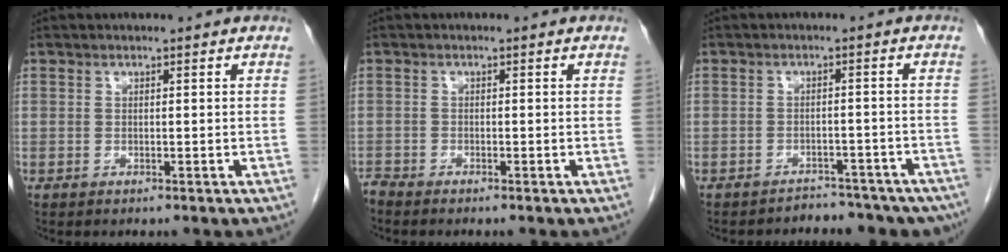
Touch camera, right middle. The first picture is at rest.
{"total": 1.1, "force": [-1.1, -0.1, -0.1], "torque": [-0.002, -0.006, -0.022]}
{"total": 9.8, "force": [-8.7, 4.2, 1.5], "torque": [-0.002, 0.016, -0.092]}